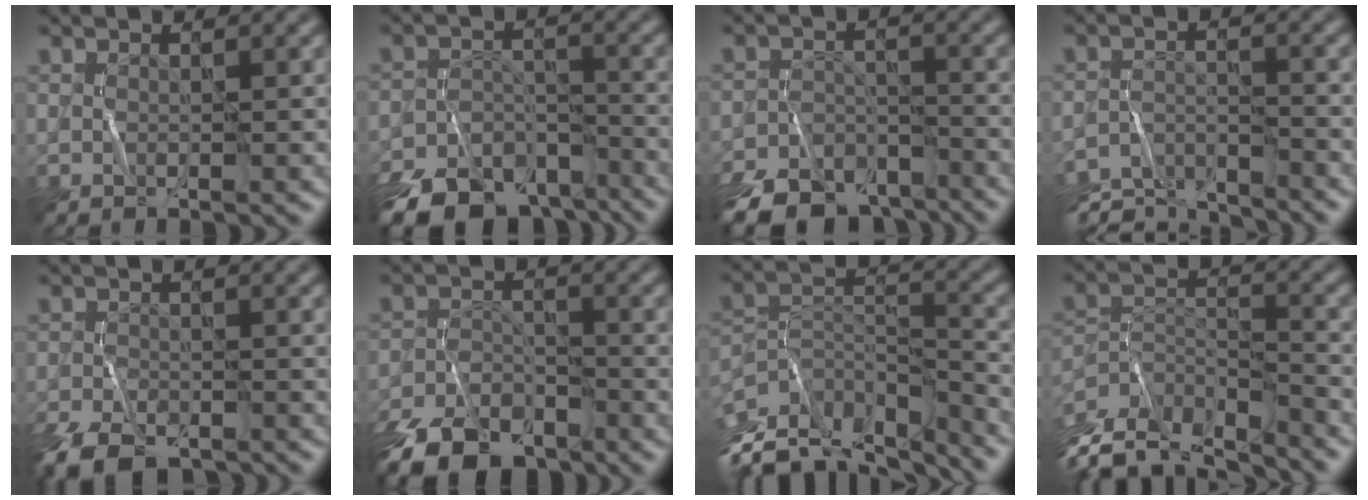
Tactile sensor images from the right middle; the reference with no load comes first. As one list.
[{"total": 10.1, "force": [-8.0, 4.9, 3.8], "torque": [-0.070, -0.012, -0.127]}, {"total": 9.4, "force": [-7.8, 4.1, 3.1], "torque": [-0.057, -0.015, -0.127]}, {"total": 6.9, "force": [-6.4, 1.6, 2.1], "torque": [-0.044, -0.011, -0.117]}, {"total": 6.6, "force": [-5.3, 2.7, 2.9], "torque": [-0.054, -0.024, -0.096]}, {"total": 8.1, "force": [-6.2, 3.8, 3.6], "torque": [-0.070, -0.008, -0.119]}, {"total": 12.3, "force": [-9.0, 6.0, 5.7], "torque": [-0.119, 0.021, -0.131]}, {"total": 9.8, "force": [-8.2, 3.3, 4.2], "torque": [-0.102, 0.005, -0.131]}]